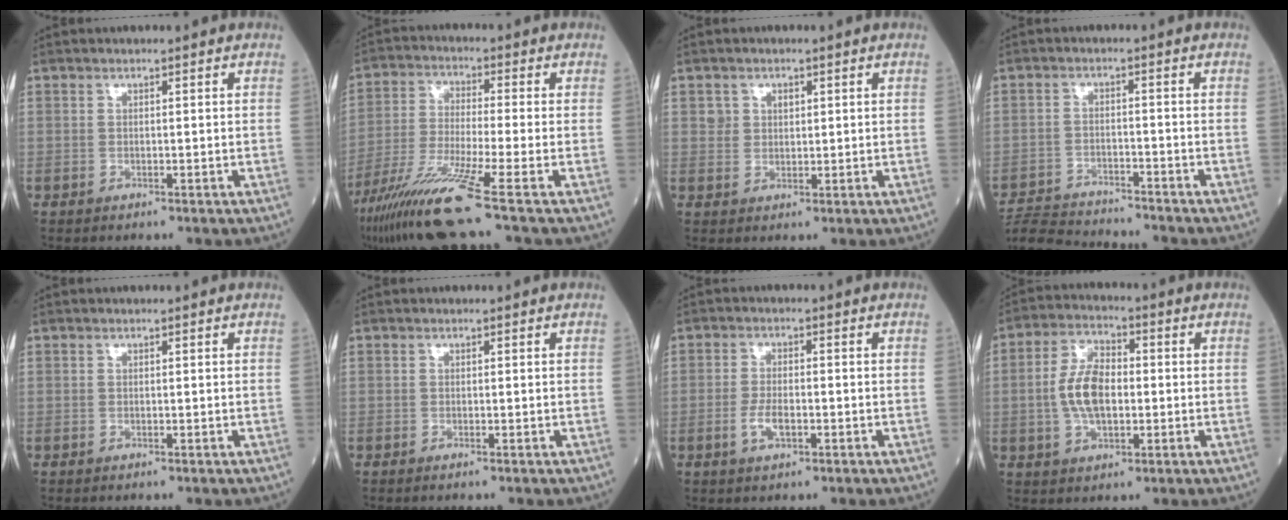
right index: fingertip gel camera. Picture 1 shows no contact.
{"total": 12.0, "force": [-8.0, -1.9, 8.7], "torque": [-0.173, -0.042, -0.148]}
{"total": 2.4, "force": [1.0, 2.2, 0.6], "torque": [-0.008, 0.006, 0.015]}
{"total": 9.6, "force": [-9.4, 0.0, 1.6], "torque": [-0.029, -0.003, -0.161]}
{"total": 0.0}
{"total": 0.0}
{"total": 3.7, "force": [-1.3, 1.4, 3.1], "torque": [-0.063, 0.002, -0.023]}
{"total": 8.2, "force": [-0.5, 4.3, 7.0], "torque": [-0.147, 0.013, -0.011]}